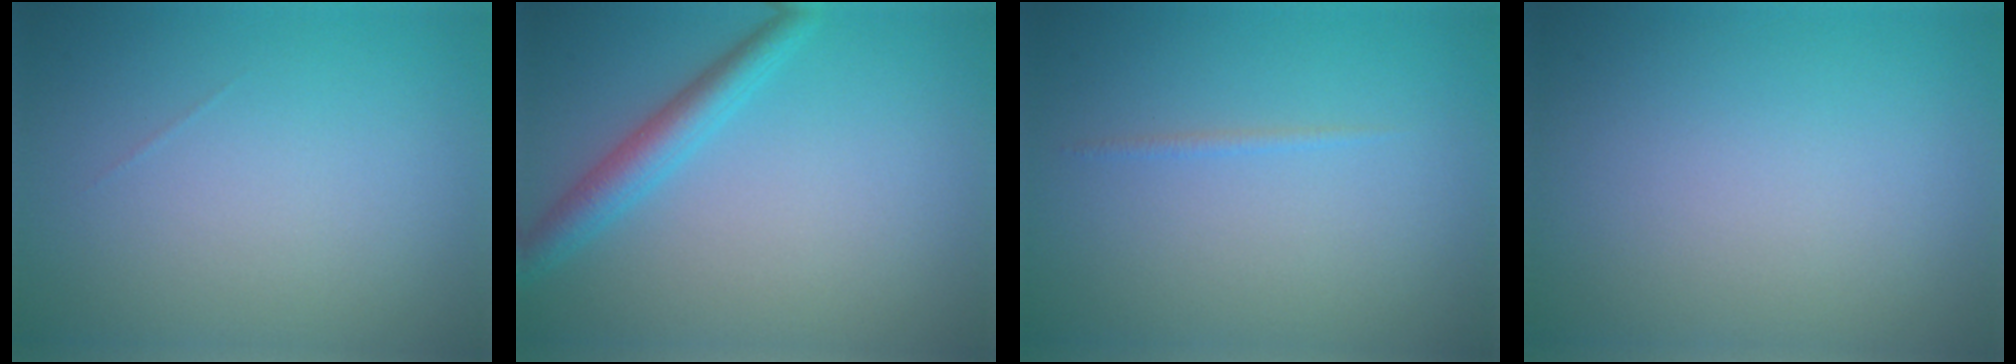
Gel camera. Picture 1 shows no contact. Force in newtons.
{"total": 3.1, "press": 3.1, "slide": 0.1}
{"total": 0.5, "press": 0.5, "slide": 0.1}
{"total": 0.0}